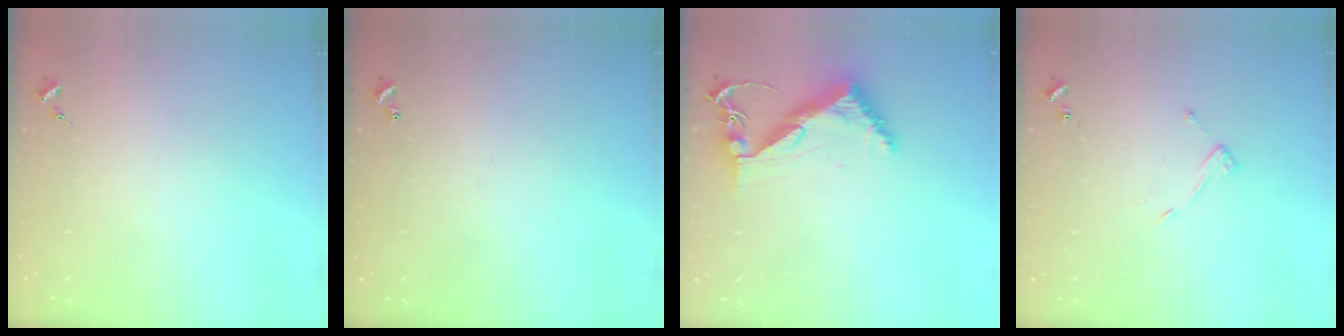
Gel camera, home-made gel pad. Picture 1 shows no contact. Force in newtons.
{"total": 0.9, "press": 0.9, "slide": 0.2}
{"total": 8.3, "press": 8.2, "slide": 1.2}
{"total": 7.5, "press": 7.5, "slide": 0.5}